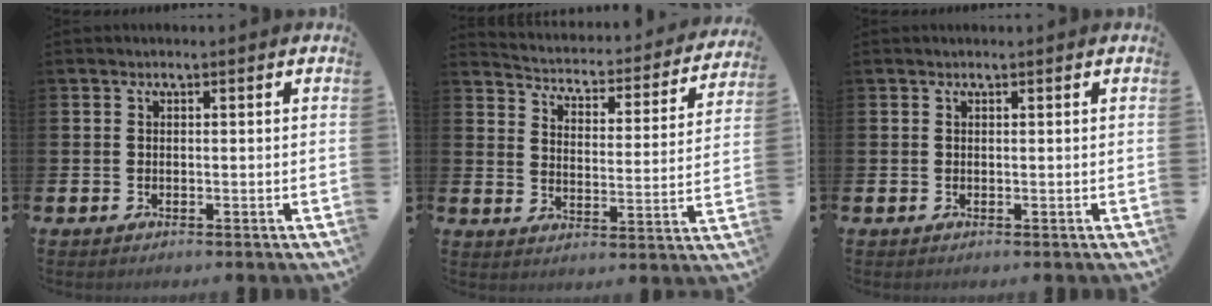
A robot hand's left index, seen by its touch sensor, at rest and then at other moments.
{"total": 3.6, "force": [3.4, 1.1, 0.7], "torque": [-0.037, -0.035, 0.049]}
{"total": 0.0}